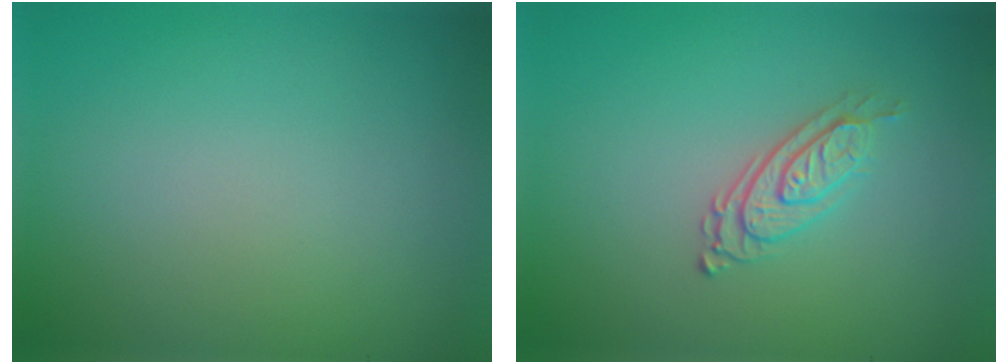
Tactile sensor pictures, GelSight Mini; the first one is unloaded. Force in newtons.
{"total": 2.7, "press": 2.0, "slide": 1.8}